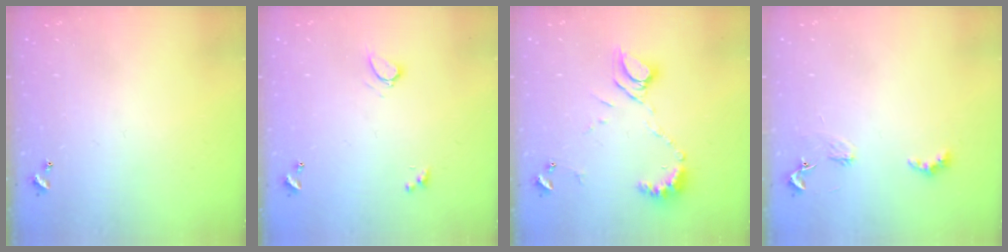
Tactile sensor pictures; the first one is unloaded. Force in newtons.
{"total": 1.6, "press": 1.4, "slide": 0.6}
{"total": 9.0, "press": 8.9, "slide": 1.4}
{"total": 2.8, "press": 2.7, "slide": 0.5}